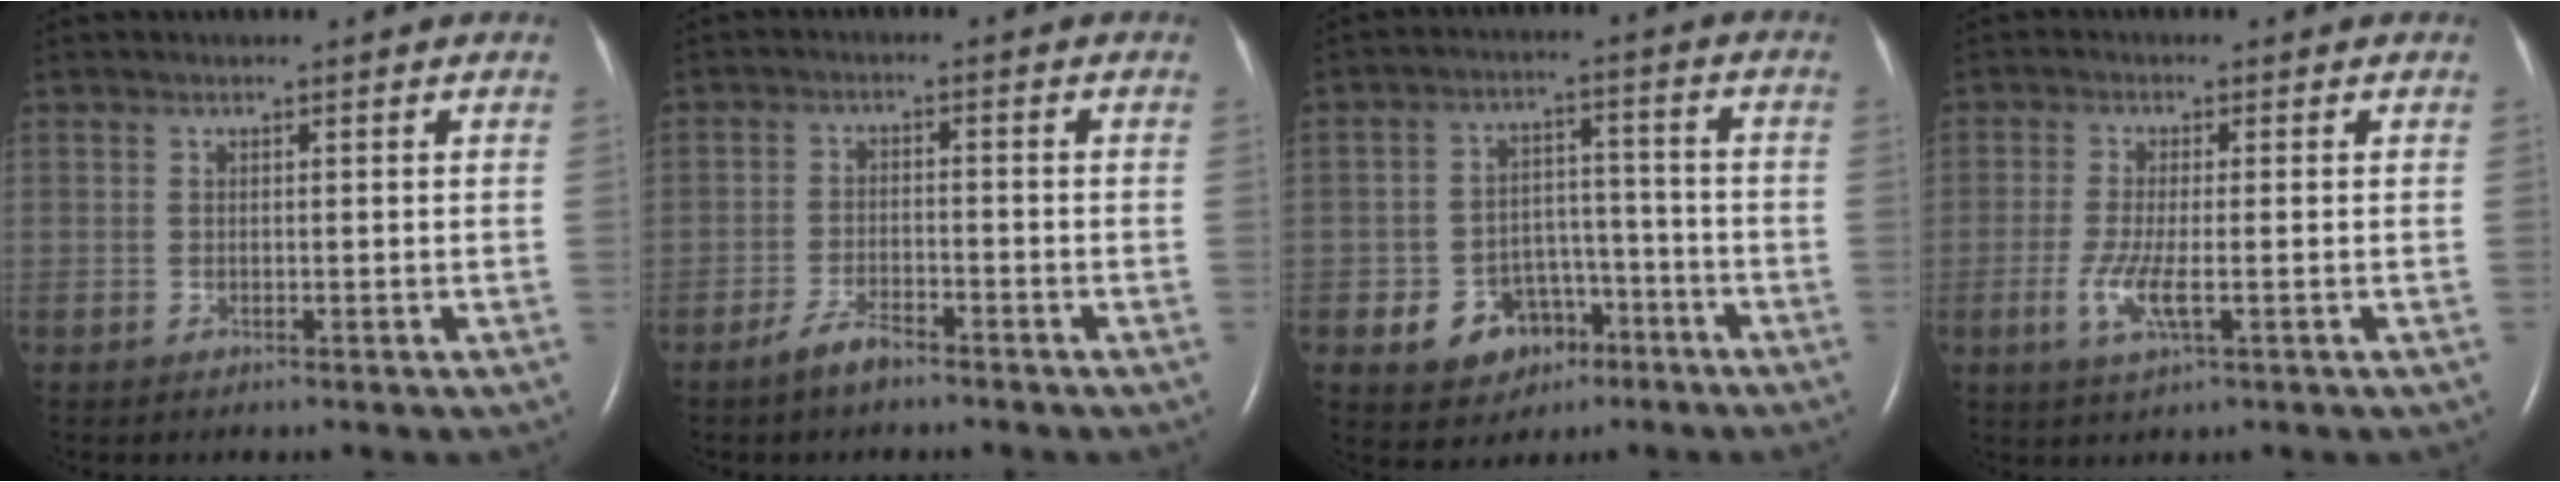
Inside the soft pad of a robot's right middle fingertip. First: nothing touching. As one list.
[{"total": 3.6, "force": [-2.9, 0.9, 1.8], "torque": [-0.043, -0.001, -0.053]}, {"total": 8.7, "force": [-4.2, 6.4, 4.1], "torque": [-0.071, 0.022, -0.057]}, {"total": 4.8, "force": [-1.4, 0.8, 4.5], "torque": [-0.102, -0.010, -0.025]}]